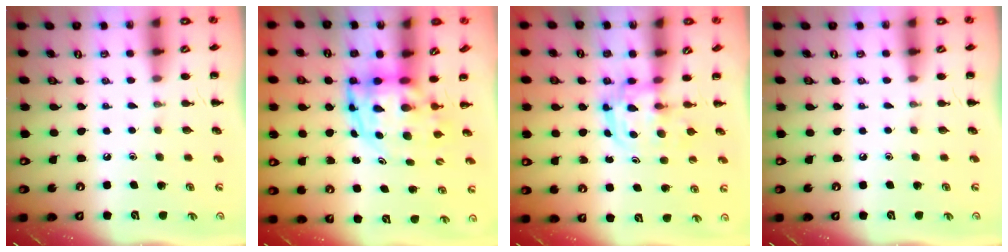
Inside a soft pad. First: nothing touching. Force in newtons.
{"total": 6.2, "press": 6.0, "slide": 1.4}
{"total": 3.0, "press": 3.0, "slide": 0.4}
{"total": 0.0}